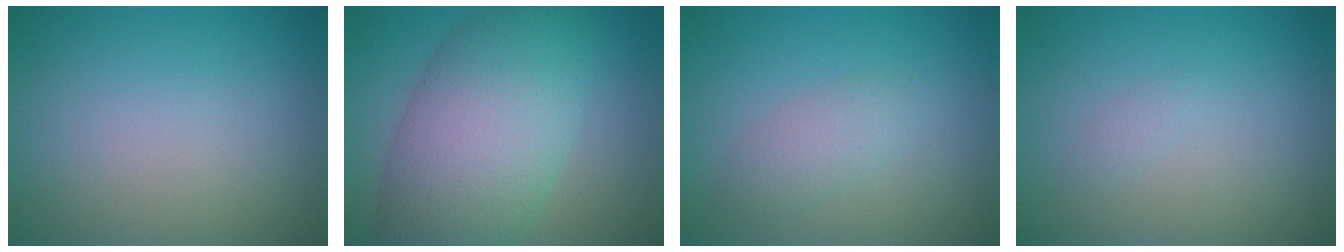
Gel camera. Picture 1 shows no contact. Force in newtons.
{"total": 10.3, "press": 10.3, "slide": 0.2}
{"total": 2.0, "press": 1.9, "slide": 0.1}
{"total": 0.6, "press": 0.6, "slide": 0.0}